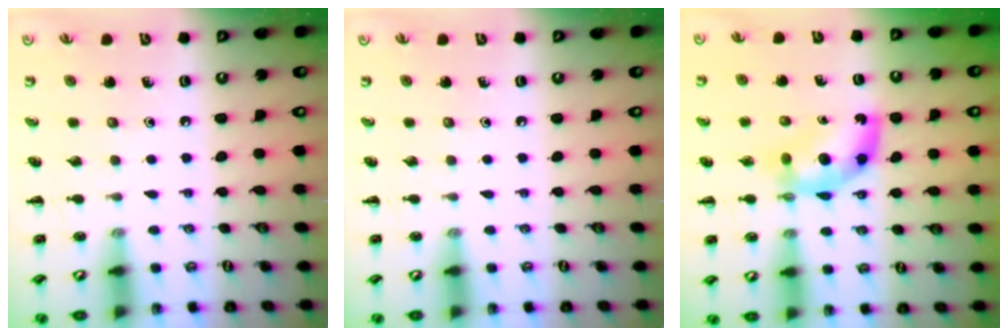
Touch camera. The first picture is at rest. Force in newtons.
{"total": 0.0}
{"total": 7.9, "press": 7.9, "slide": 0.9}